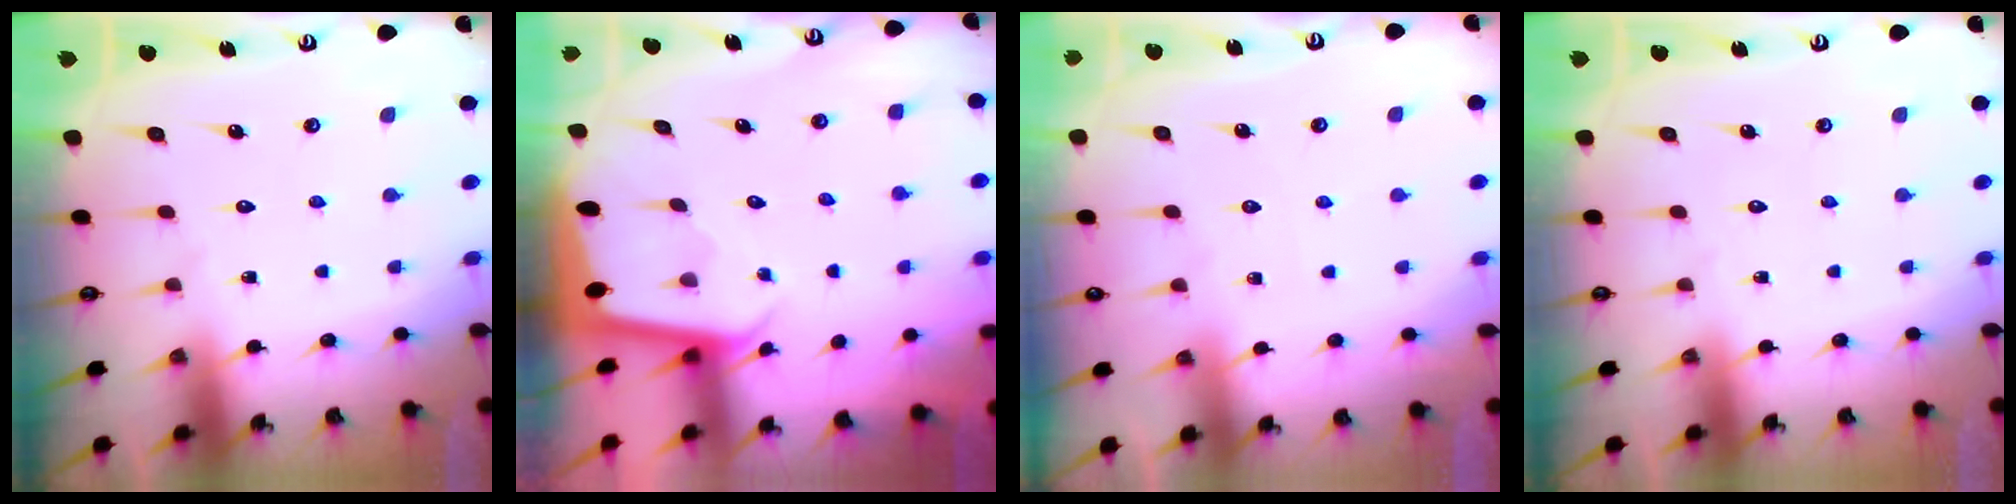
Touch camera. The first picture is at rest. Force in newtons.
{"total": 2.0, "press": 2.0, "slide": 0.1}
{"total": 1.8, "press": 1.8, "slide": 0.3}
{"total": 0.0}